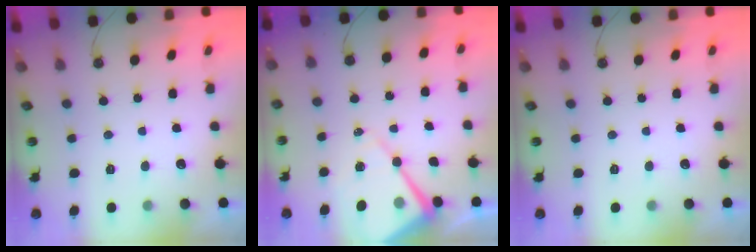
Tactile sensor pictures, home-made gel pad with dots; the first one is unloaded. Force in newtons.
{"total": 12.4, "press": 12.3, "slide": 1.3}
{"total": 0.0}